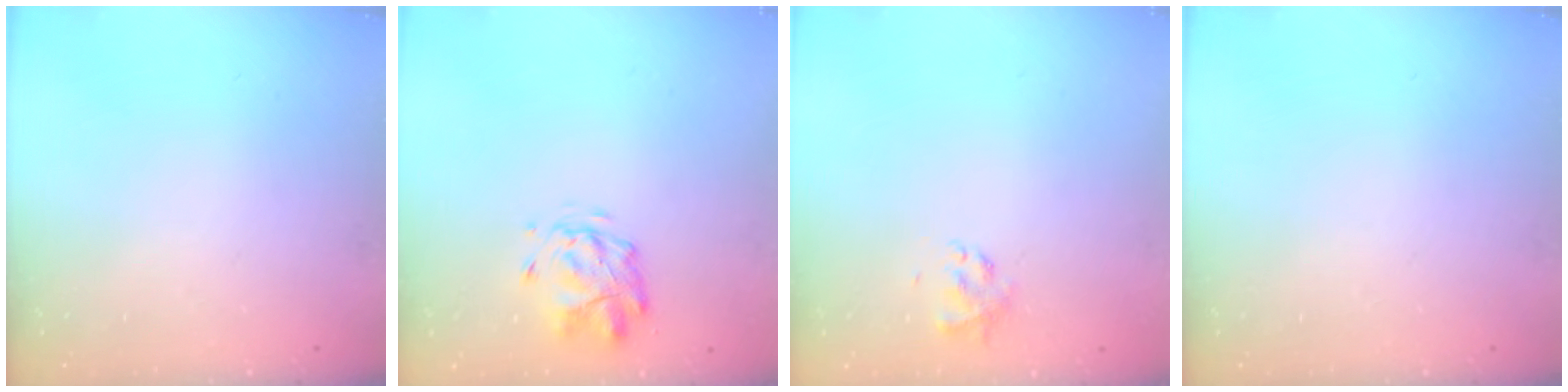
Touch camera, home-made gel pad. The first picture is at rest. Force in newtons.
{"total": 2.8, "press": 2.4, "slide": 1.3}
{"total": 1.7, "press": 1.6, "slide": 0.5}
{"total": 0.0}